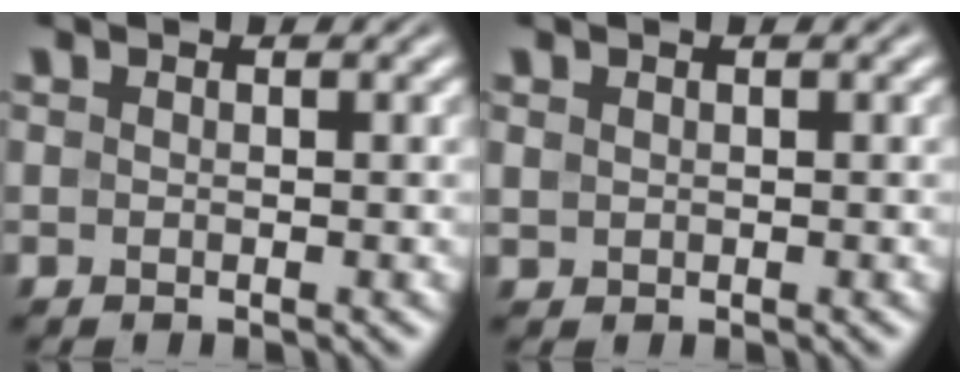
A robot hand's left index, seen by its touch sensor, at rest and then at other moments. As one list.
[{"total": 0.6, "force": [0.3, 0.5, 0.1], "torque": [-0.004, -0.001, 0.011]}]